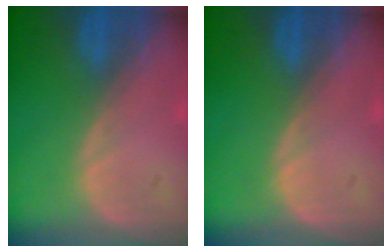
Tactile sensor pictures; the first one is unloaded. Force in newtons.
{"total": 0.0}